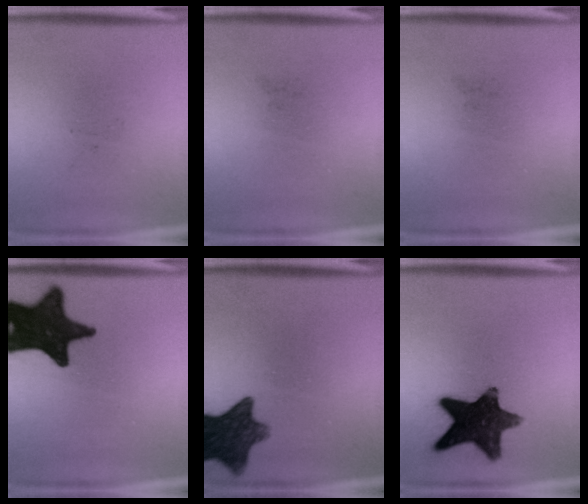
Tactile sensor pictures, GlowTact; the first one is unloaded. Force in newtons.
{"total": 0.0}
{"total": 0.0}
{"total": 17.8}
{"total": 11.0}
{"total": 14.6}